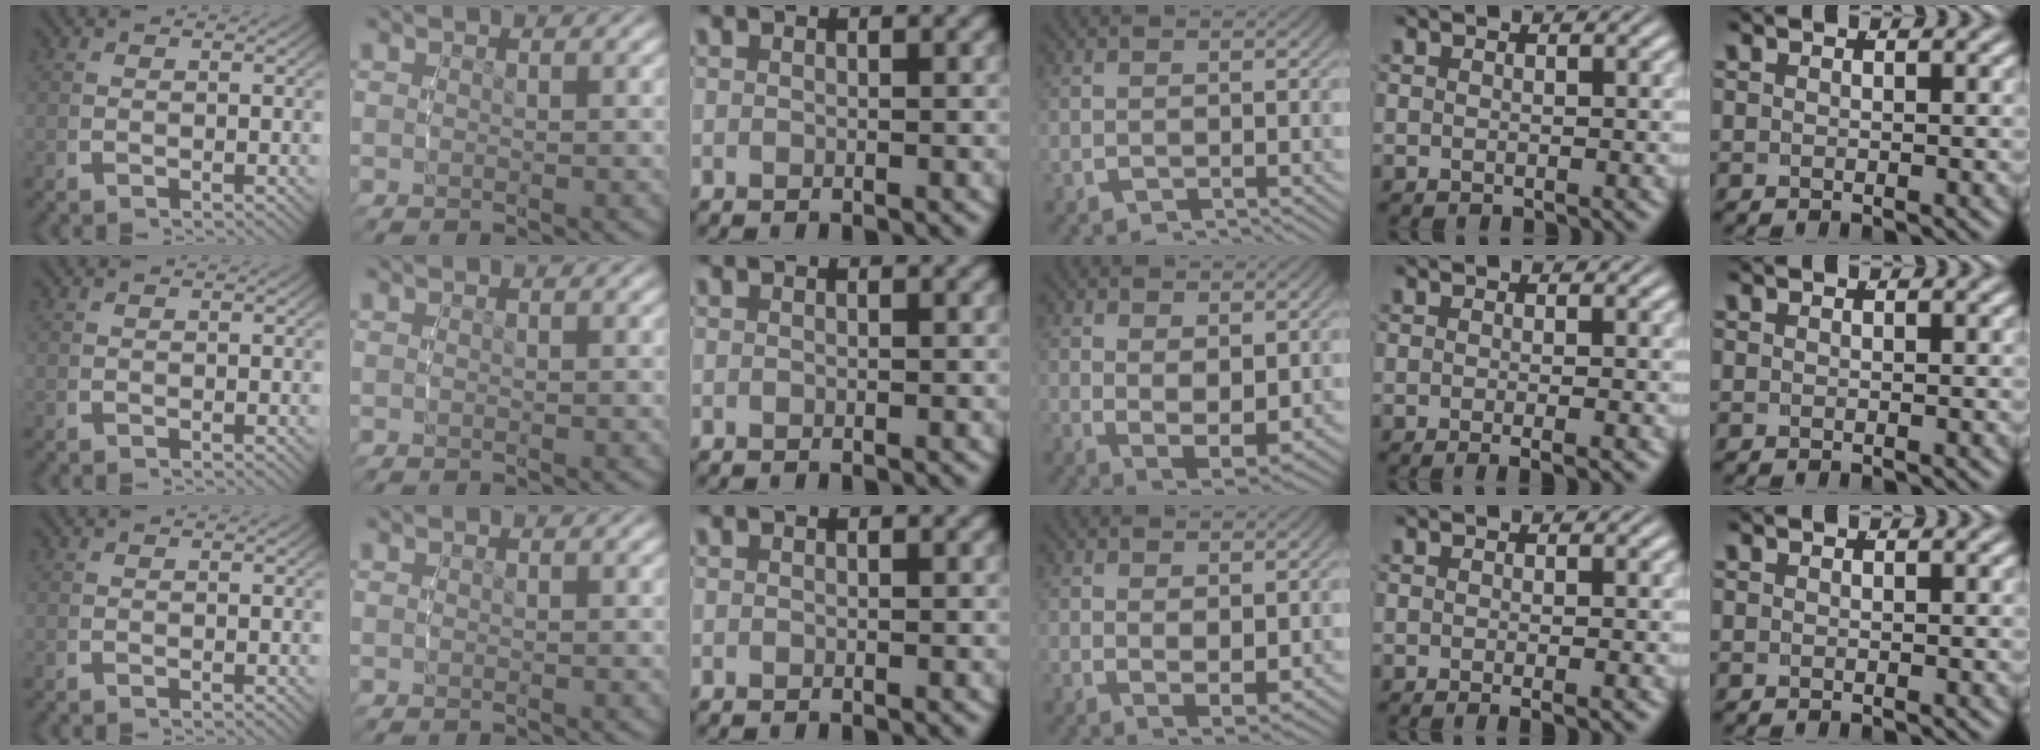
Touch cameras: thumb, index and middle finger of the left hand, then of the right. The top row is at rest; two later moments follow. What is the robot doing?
{"motion": "lift_and_place", "object": "bandage"}